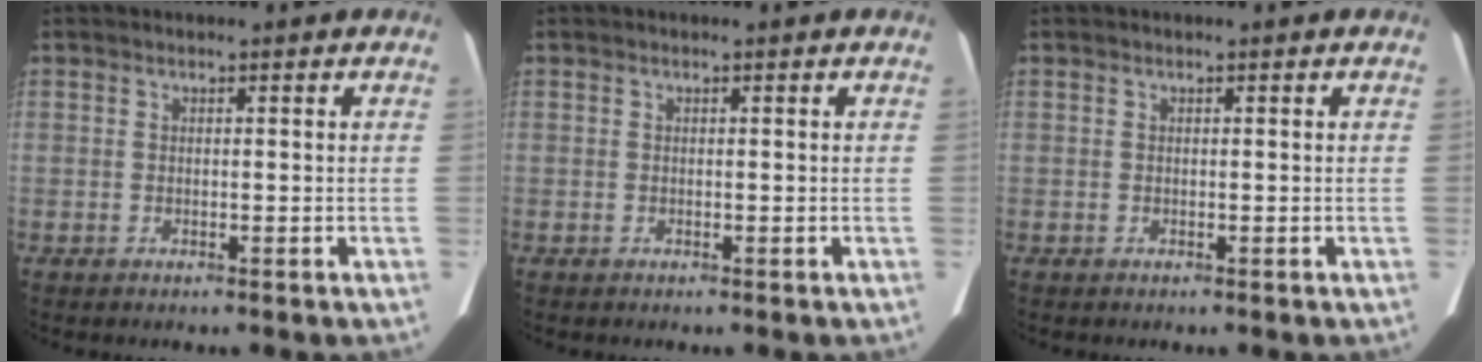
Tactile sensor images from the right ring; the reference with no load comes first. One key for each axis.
{"total": 0.0}
{"total": 0.0}